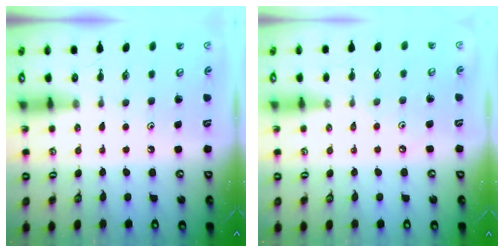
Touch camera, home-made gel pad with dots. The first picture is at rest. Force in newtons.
{"total": 1.9, "press": 1.9, "slide": 0.5}